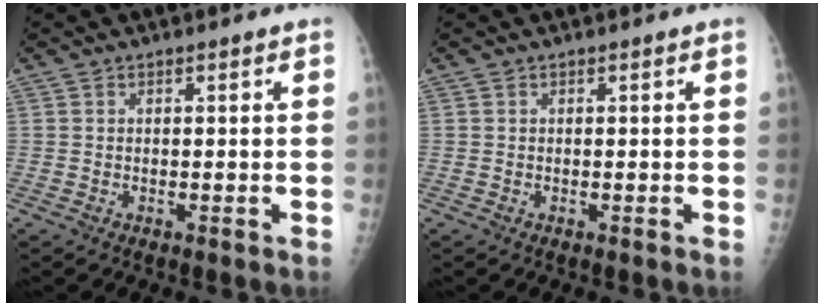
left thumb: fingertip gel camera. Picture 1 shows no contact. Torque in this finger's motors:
{"motor_torque": [0.00, 0.00, 0.00, 0.00, 0.00]}